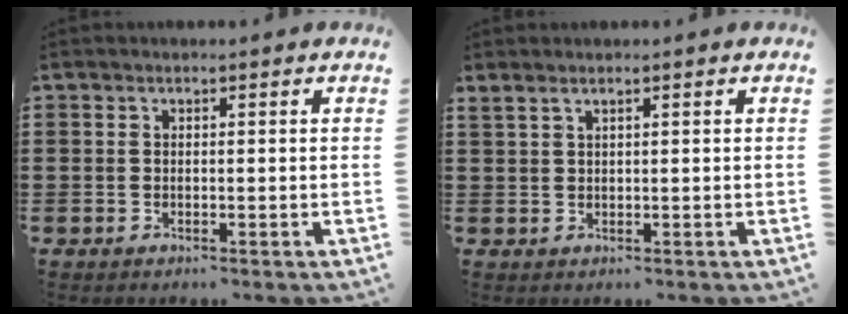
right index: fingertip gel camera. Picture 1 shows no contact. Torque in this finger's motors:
{"motor_torque": [0.37, 0.59, 0.08, 0.01]}